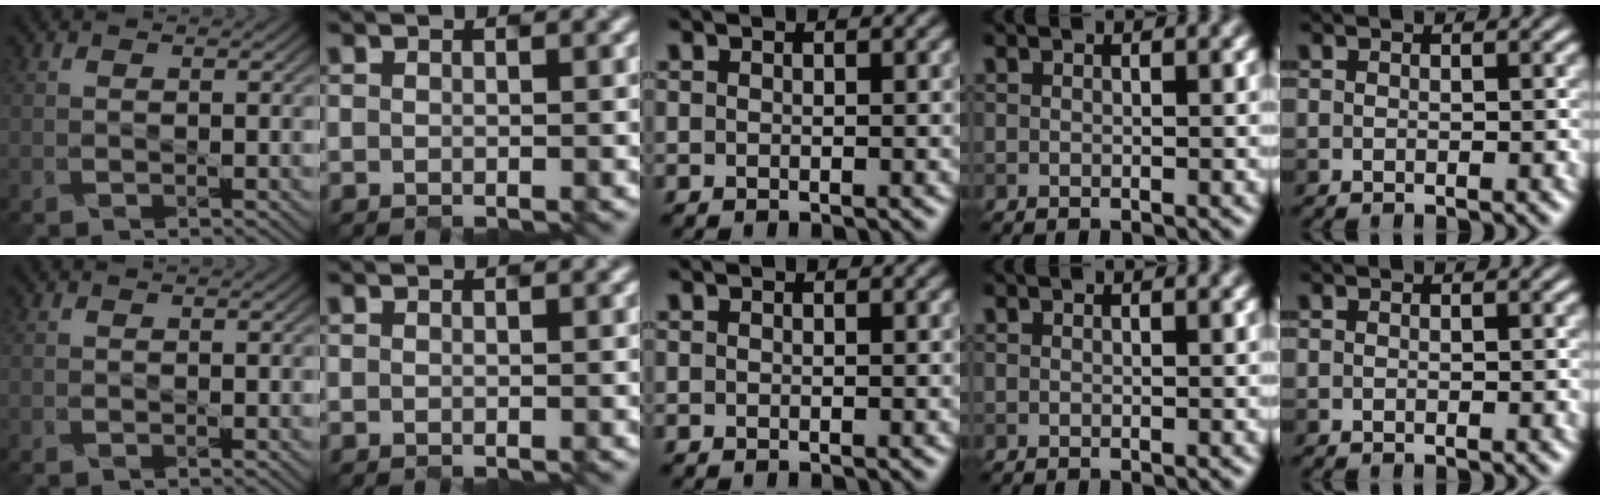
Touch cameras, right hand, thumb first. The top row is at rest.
{}